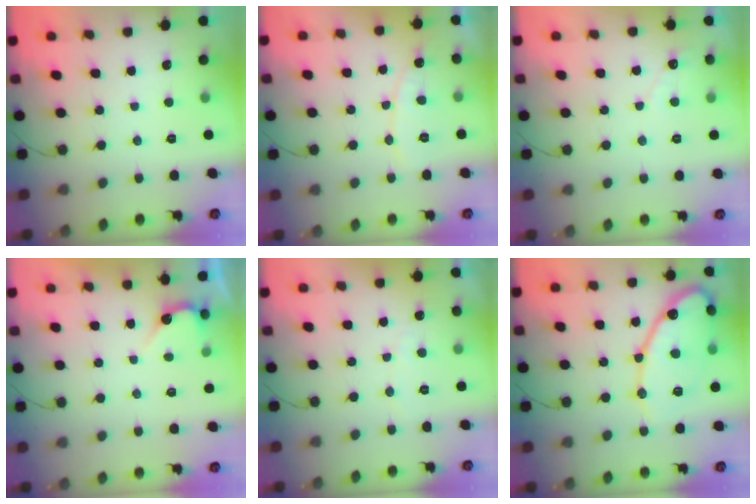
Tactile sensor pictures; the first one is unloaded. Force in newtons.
{"total": 7.3, "press": 7.3, "slide": 0.6}
{"total": 2.5, "press": 2.5, "slide": 0.0}
{"total": 2.8, "press": 2.8, "slide": 0.2}
{"total": 3.7, "press": 3.7, "slide": 0.2}
{"total": 16.3, "press": 16.2, "slide": 1.6}